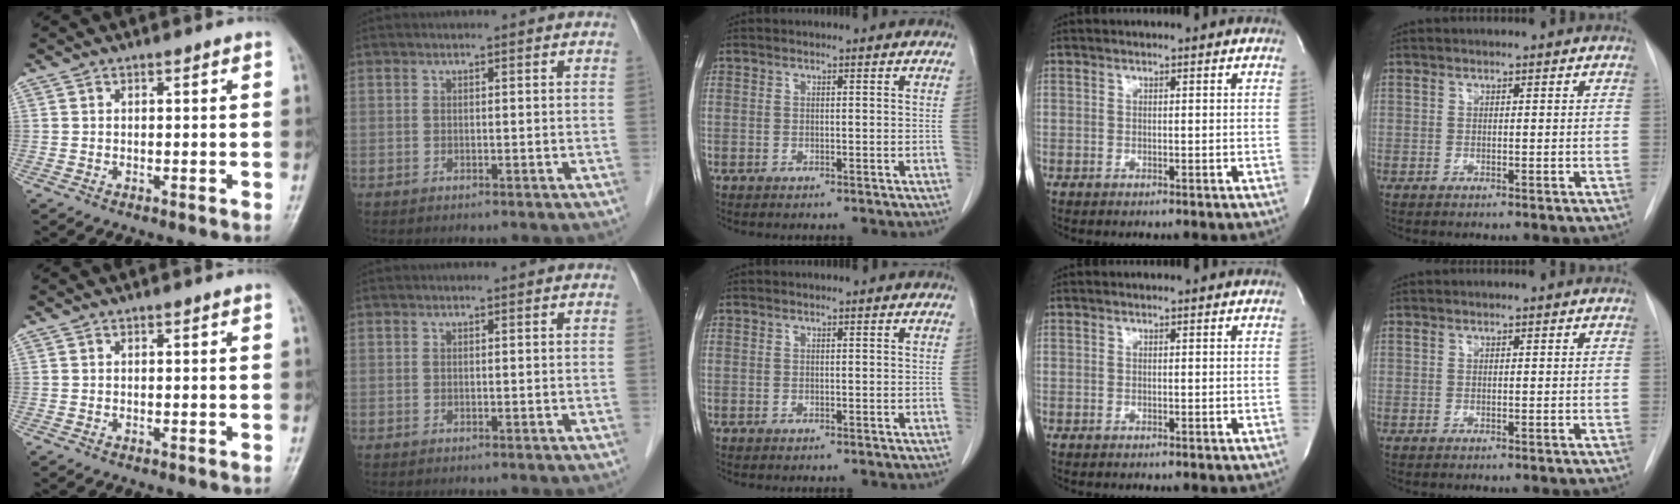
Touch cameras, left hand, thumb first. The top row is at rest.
{}